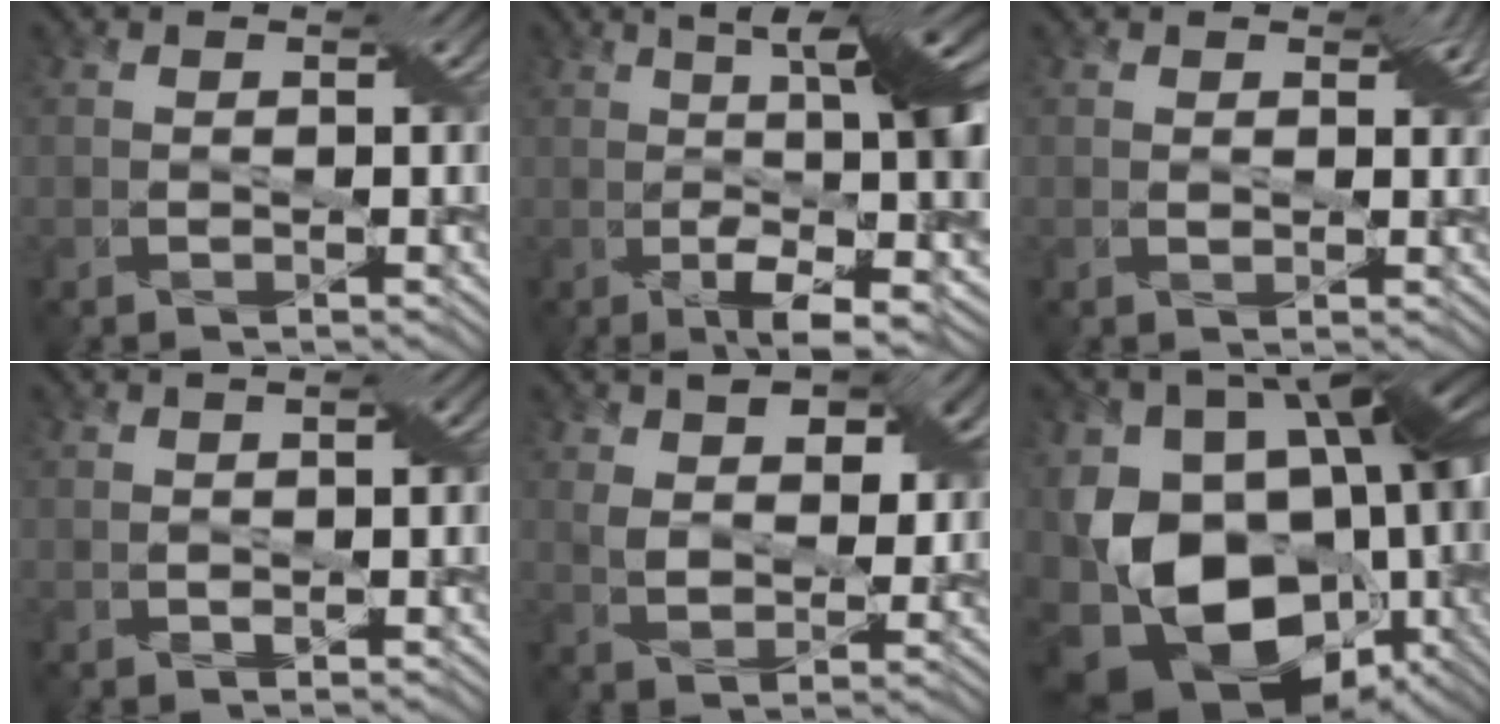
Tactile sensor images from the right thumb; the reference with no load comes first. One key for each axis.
{"total": 15.4, "fx": 0.3, "fy": 3.6, "fz": 15.0, "tx": -0.213, "ty": 0.019, "tz": 0.015}
{"total": 2.5, "fx": 1.0, "fy": 1.5, "fz": 1.7, "tx": -0.029, "ty": -0.001, "tz": 0.017}
{"total": 2.0, "fx": -0.1, "fy": 0.8, "fz": 1.8, "tx": -0.033, "ty": 0.002, "tz": 0.001}
{"total": 9.3, "fx": 3.9, "fy": 5.8, "fz": 6.1, "tx": -0.116, "ty": 0.006, "tz": 0.065}
{"total": 19.8, "fx": -3.6, "fy": 13.9, "fz": 13.6, "tx": -0.254, "ty": -0.011, "tz": -0.059}